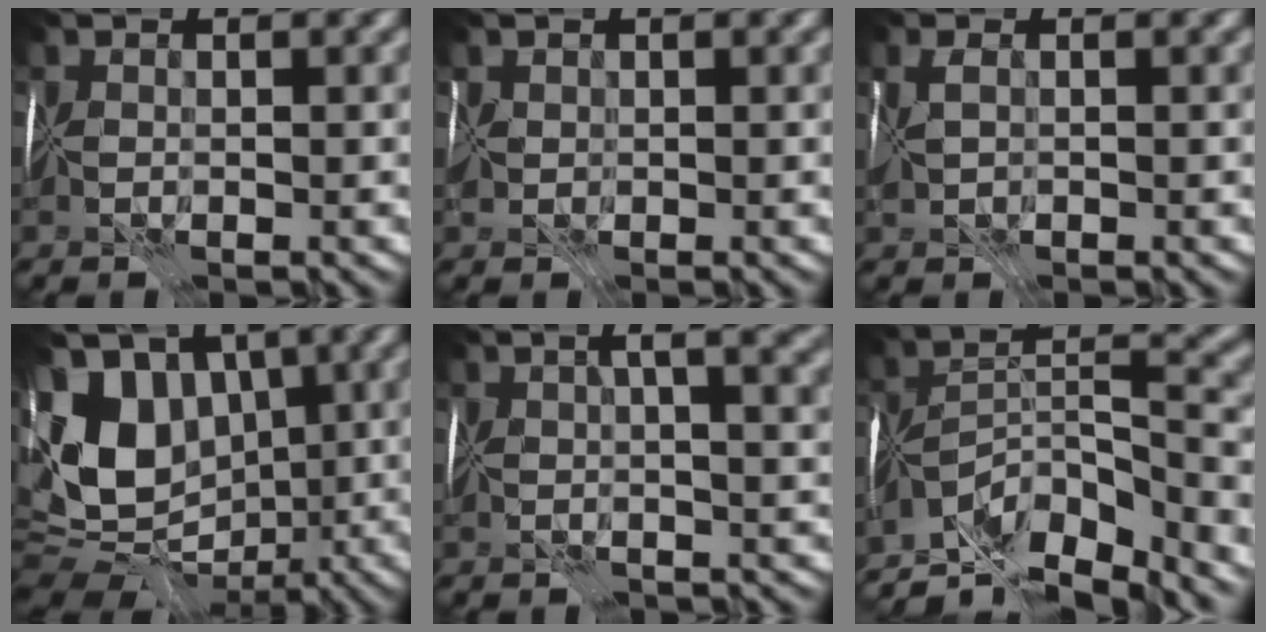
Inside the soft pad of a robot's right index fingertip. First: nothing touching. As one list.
[{"total": 1.1, "force": [-0.1, 0.7, 0.8], "torque": [-0.014, -0.004, -0.002]}, {"total": 1.8, "force": [0.1, 0.5, 1.7], "torque": [-0.037, -0.002, 0.008]}, {"total": 11.0, "force": [0.0, 7.4, 8.1], "torque": [-0.151, 0.004, -0.017]}, {"total": 7.3, "force": [3.2, 2.4, 6.1], "torque": [-0.054, 0.032, 0.026]}, {"total": 9.9, "force": [-8.7, 0.9, 4.5], "torque": [-0.051, 0.003, -0.158]}]